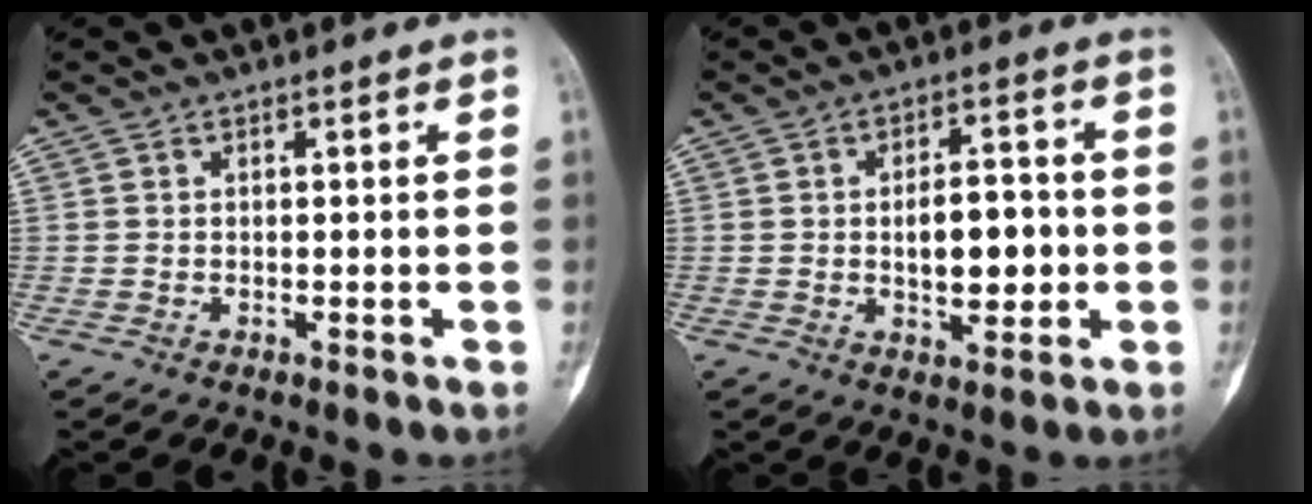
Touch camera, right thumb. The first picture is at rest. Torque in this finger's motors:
{"motor_torque": [-0.17, 0.54, 0.06, -0.03, 0.18]}